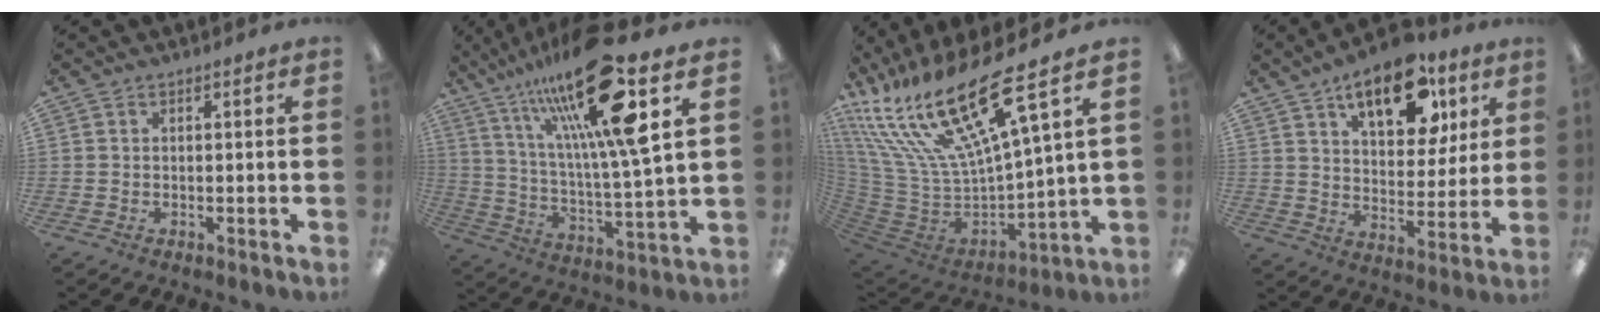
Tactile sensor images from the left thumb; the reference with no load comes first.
{"total": 25.1, "force": [15.3, 4.8, 19.3], "torque": [-0.340, -0.074, 0.234]}
{"total": 25.2, "force": [16.5, 7.4, 17.6], "torque": [-0.371, -0.123, 0.281]}
{"total": 17.5, "force": [10.0, 9.0, 11.2], "torque": [-0.148, -0.038, 0.165]}